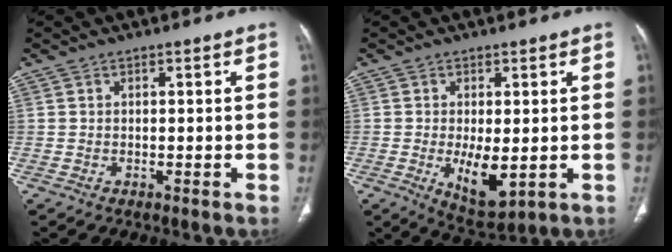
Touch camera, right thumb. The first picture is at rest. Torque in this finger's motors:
{"motor_torque": [0.91, 1.12, 1.08, -0.17, 0.32]}